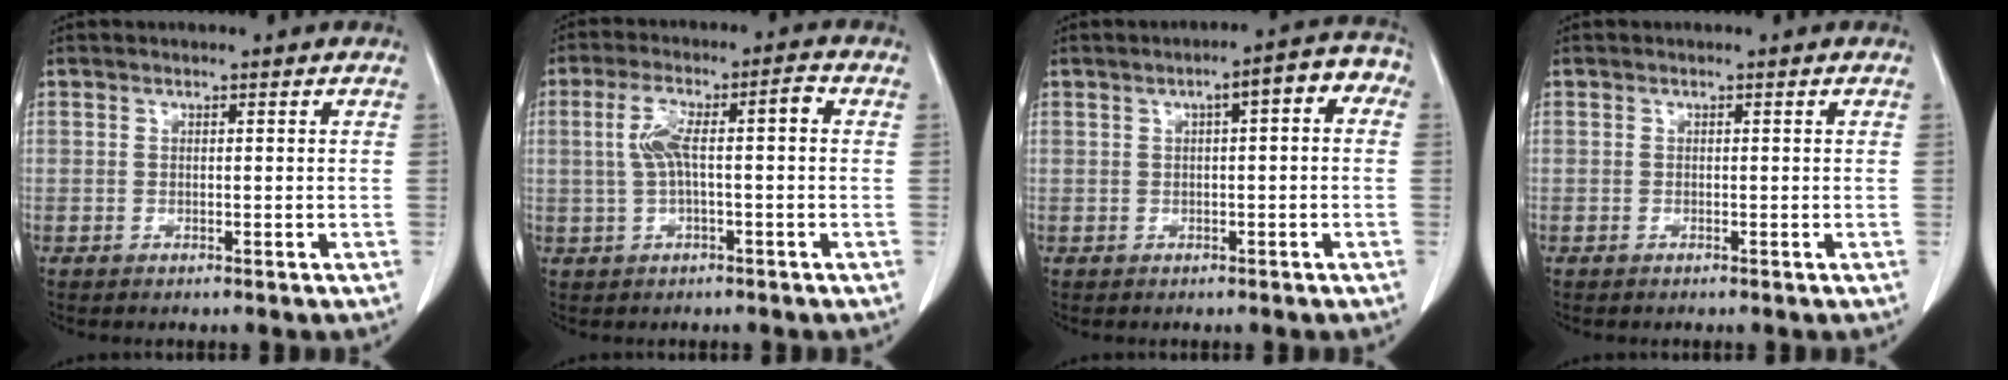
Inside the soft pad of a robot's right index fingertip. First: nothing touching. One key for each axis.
{"total": 7.1, "fx": 0.6, "fy": 1.4, "fz": 6.9, "tx": -0.141, "ty": 0.036, "tz": 0.013}
{"total": 5.8, "fx": 1.2, "fy": 1.5, "fz": 5.5, "tx": -0.068, "ty": 0.030, "tz": 0.007}
{"total": 0.0}